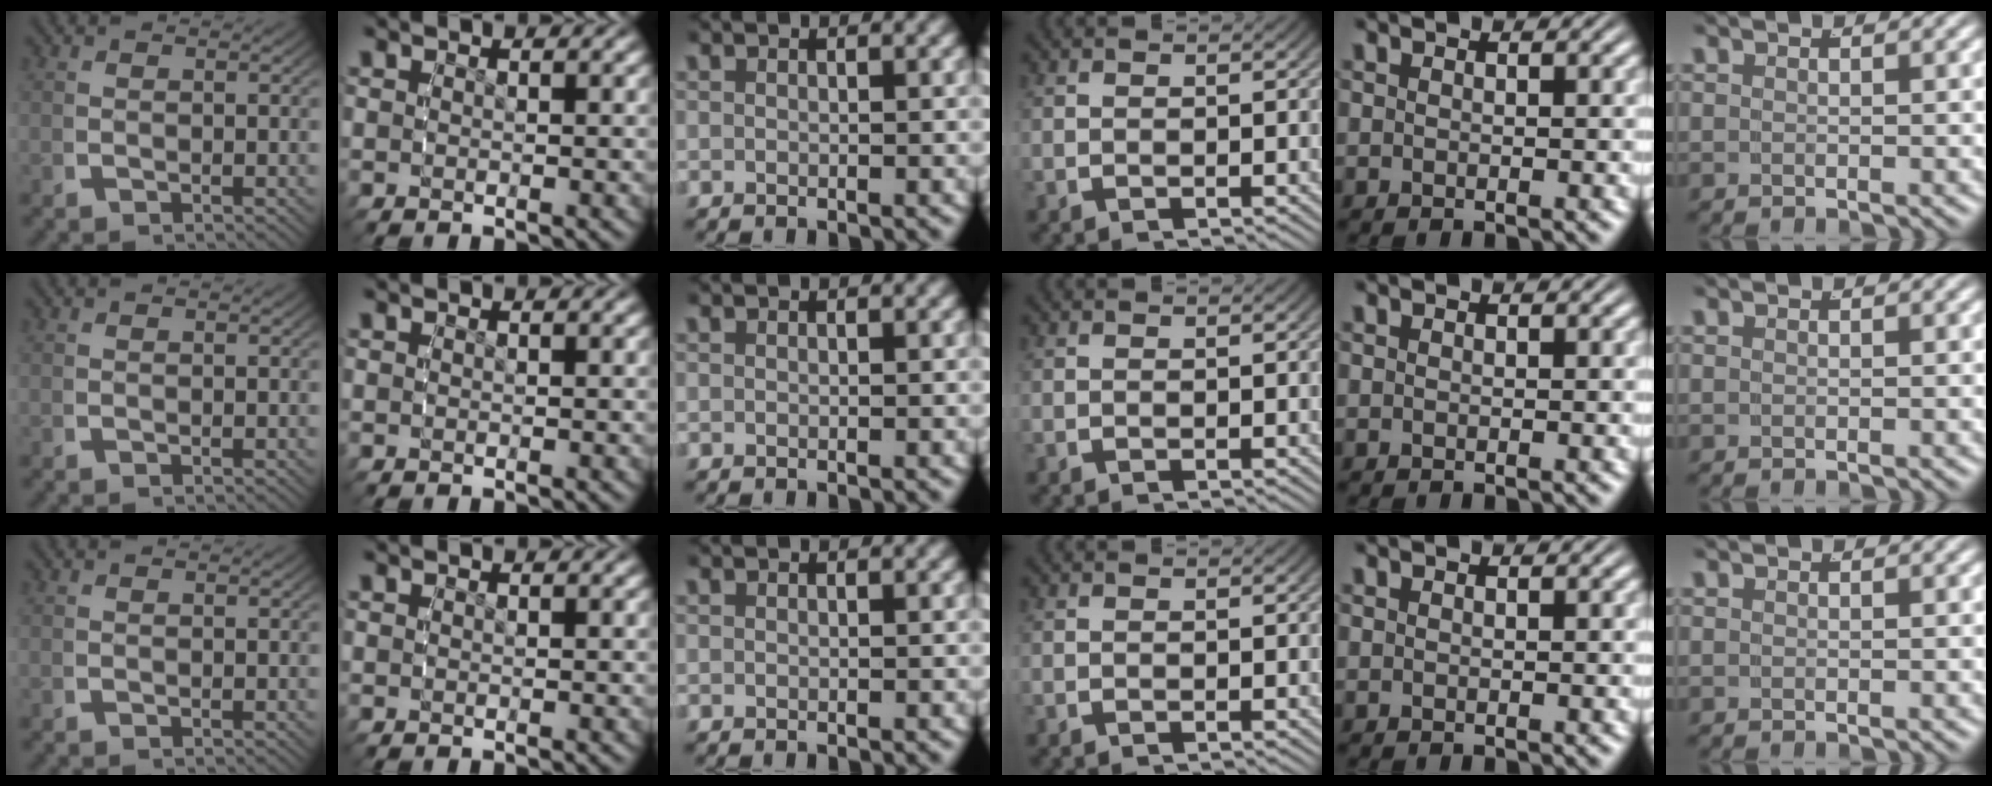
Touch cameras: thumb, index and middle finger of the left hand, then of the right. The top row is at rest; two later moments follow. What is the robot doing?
{"motion": "reach", "object": "toothpaste"}